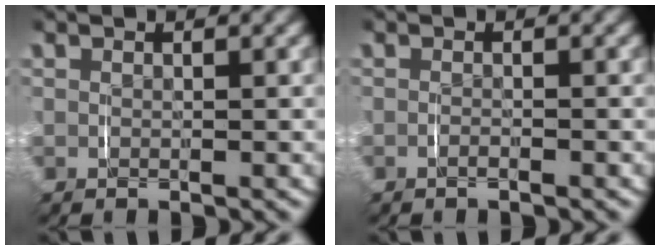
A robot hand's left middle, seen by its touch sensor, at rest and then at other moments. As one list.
[{"total": 0.7, "force": [-0.6, 0.0, 0.4], "torque": [-0.013, -0.001, -0.012]}]